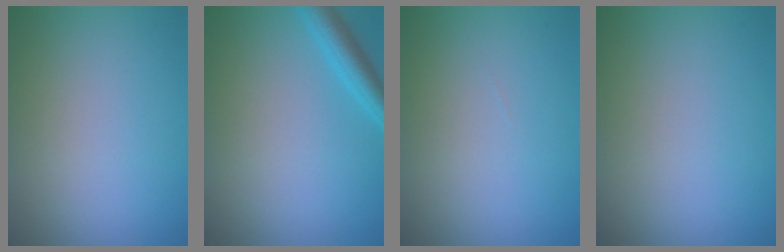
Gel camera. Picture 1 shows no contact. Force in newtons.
{"total": 2.8, "press": 2.8, "slide": 0.2}
{"total": 0.0}
{"total": 0.0}